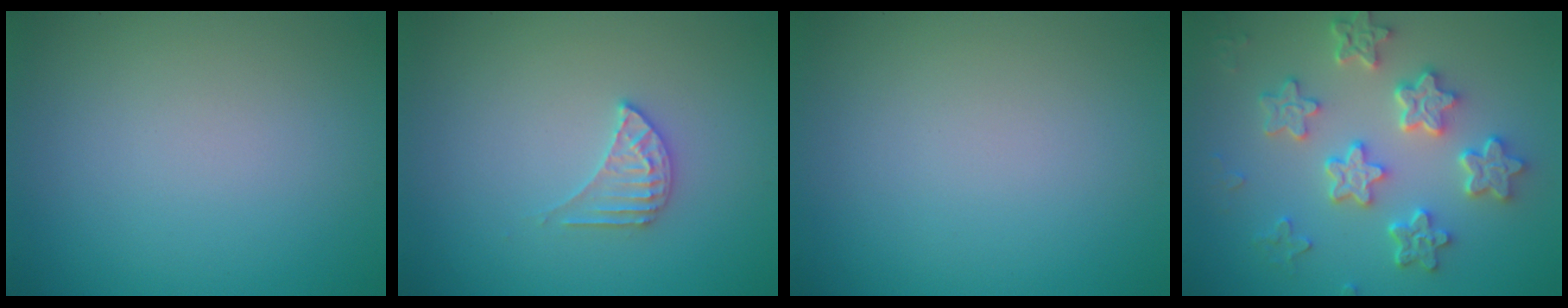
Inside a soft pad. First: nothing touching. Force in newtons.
{"total": 2.1, "press": 2.0, "slide": 0.4}
{"total": 0.0}
{"total": 5.7, "press": 4.6, "slide": 3.4}